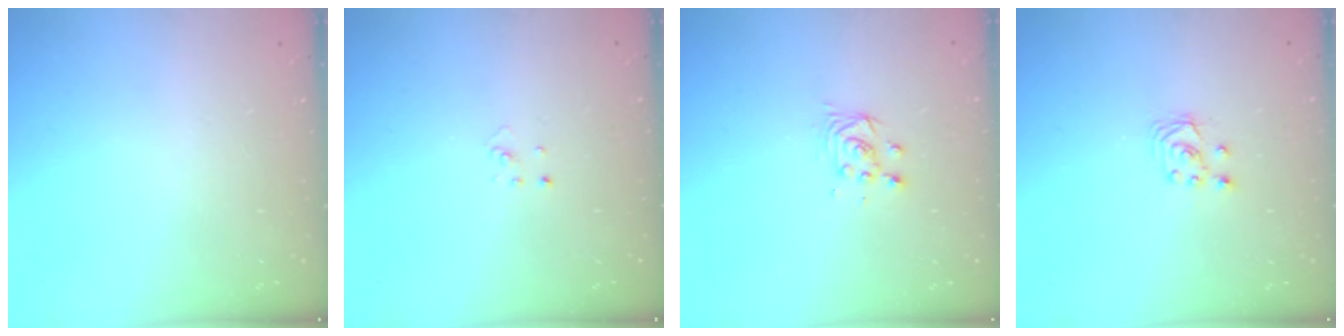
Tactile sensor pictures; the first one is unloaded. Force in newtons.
{"total": 2.1, "press": 2.1, "slide": 0.1}
{"total": 3.9, "press": 3.9, "slide": 0.3}
{"total": 3.0, "press": 3.0, "slide": 0.3}